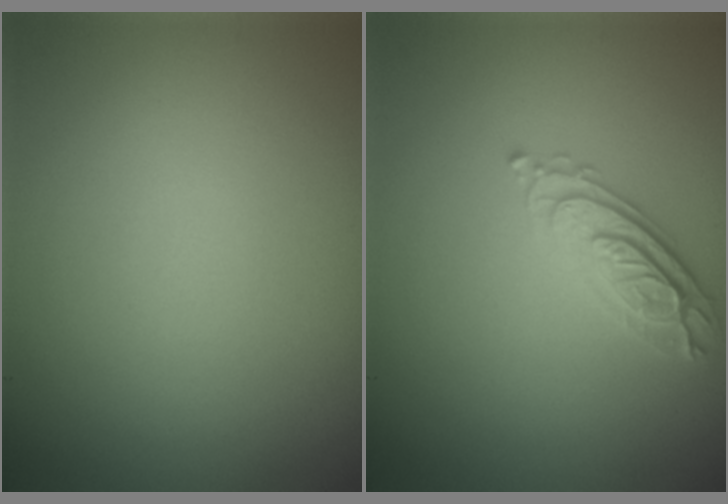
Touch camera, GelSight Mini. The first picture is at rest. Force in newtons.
{"total": 2.9, "press": 2.7, "slide": 1.0}